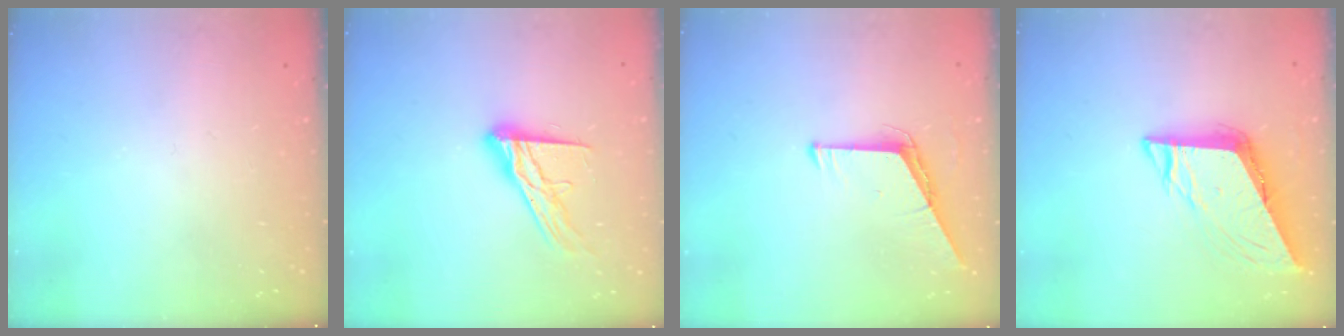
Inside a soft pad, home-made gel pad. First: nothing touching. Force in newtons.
{"total": 13.2, "press": 13.2, "slide": 1.1}
{"total": 6.1, "press": 6.1, "slide": 0.5}
{"total": 9.1, "press": 9.0, "slide": 0.8}